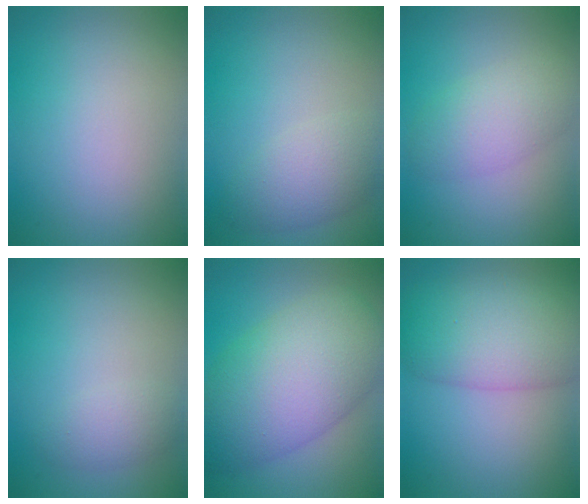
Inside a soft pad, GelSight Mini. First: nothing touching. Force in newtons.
{"total": 3.5, "press": 3.5, "slide": 0.2}
{"total": 3.9, "press": 3.9, "slide": 0.1}
{"total": 1.9, "press": 1.9, "slide": 0.1}
{"total": 10.8, "press": 10.8, "slide": 0.3}
{"total": 8.4, "press": 8.4, "slide": 0.2}